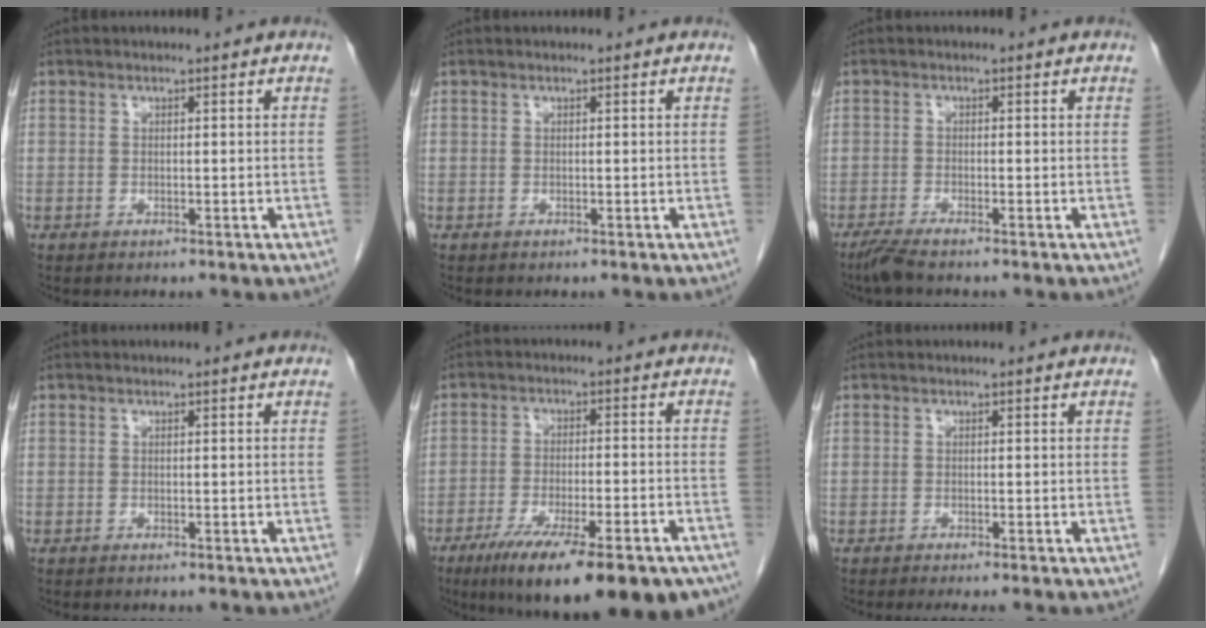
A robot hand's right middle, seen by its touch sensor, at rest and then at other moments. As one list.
[{"total": 0.0}, {"total": 2.6, "force": [-2.2, -0.1, 1.5], "torque": [-0.038, -0.008, -0.046]}, {"total": 0.0}, {"total": 20.9, "force": [-14.8, 4.1, 14.3], "torque": [-0.172, -0.024, -0.215]}, {"total": 3.1, "force": [-2.6, 0.0, 1.7], "torque": [-0.018, -0.006, -0.035]}]